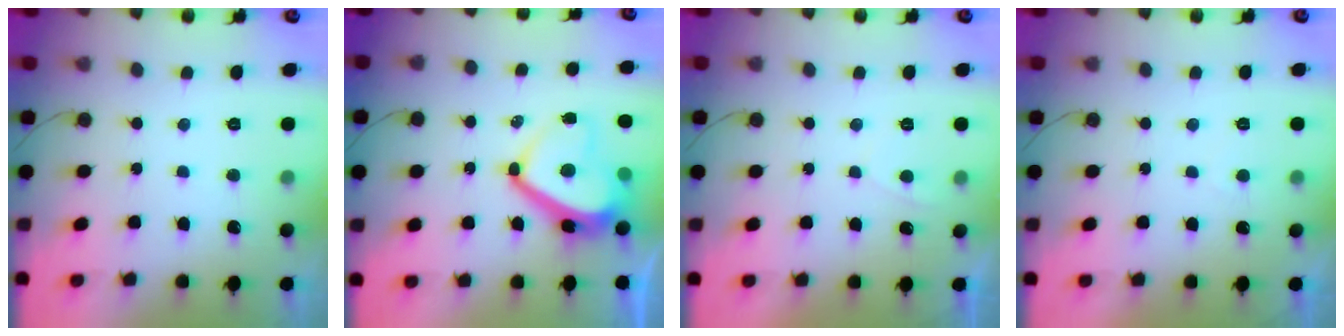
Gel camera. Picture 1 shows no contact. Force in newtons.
{"total": 12.6, "press": 12.6, "slide": 1.0}
{"total": 0.7, "press": 0.5, "slide": 0.5}
{"total": 1.0, "press": 0.8, "slide": 0.5}